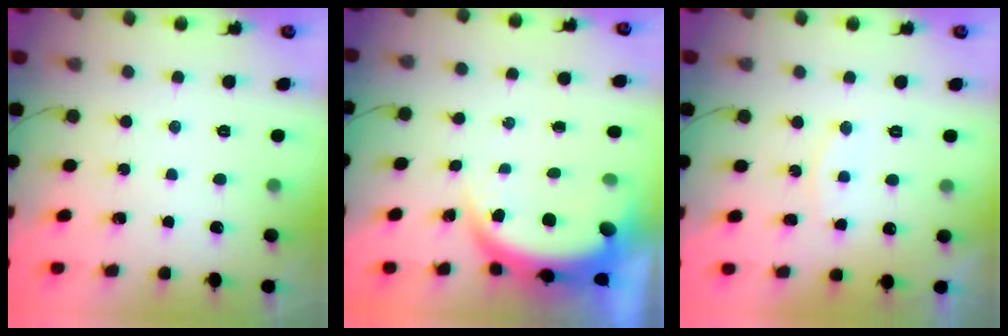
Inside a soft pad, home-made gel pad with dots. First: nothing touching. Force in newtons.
{"total": 6.0, "press": 6.0, "slide": 0.9}
{"total": 8.4, "press": 8.4, "slide": 0.4}